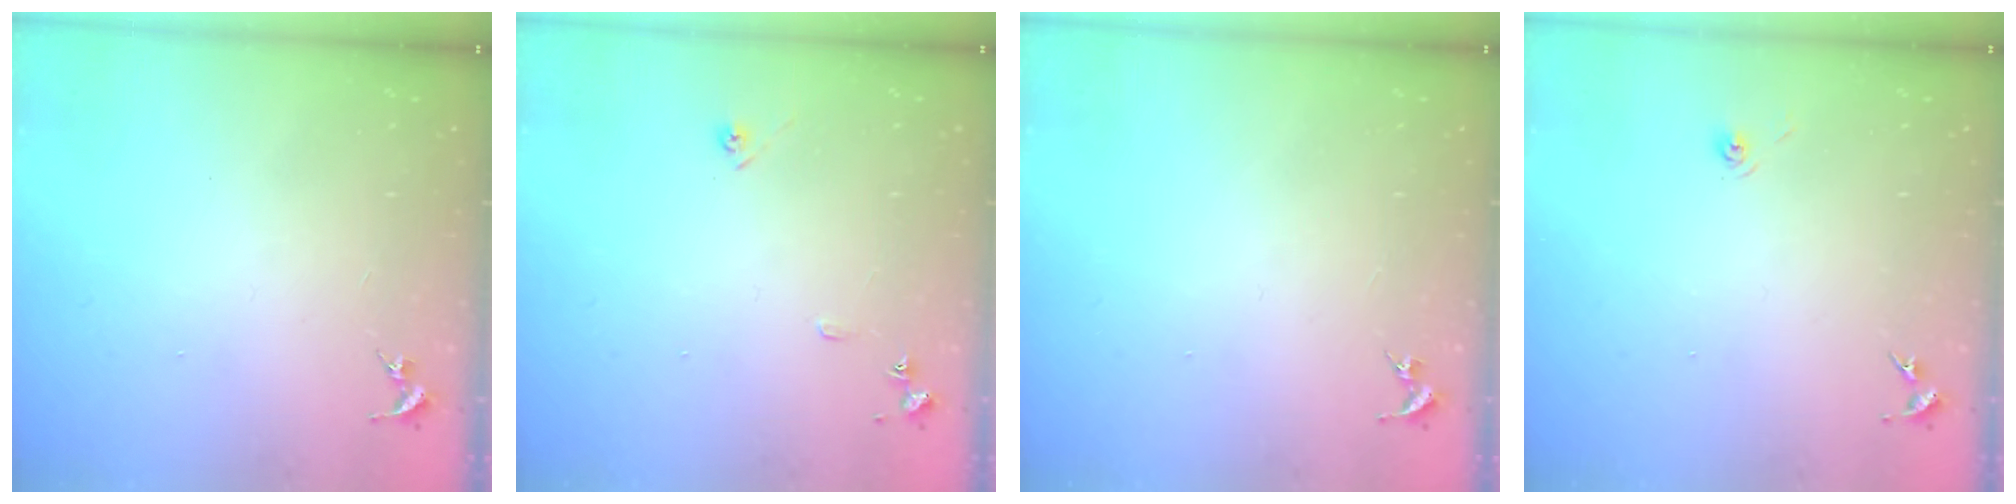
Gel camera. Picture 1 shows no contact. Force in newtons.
{"total": 6.9, "press": 6.9, "slide": 0.7}
{"total": 0.0}
{"total": 3.2, "press": 2.7, "slide": 1.7}